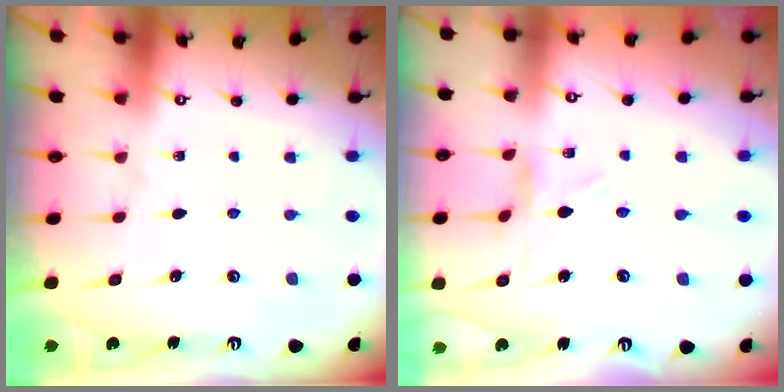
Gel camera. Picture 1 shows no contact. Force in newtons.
{"total": 0.8, "press": 0.8, "slide": 0.2}